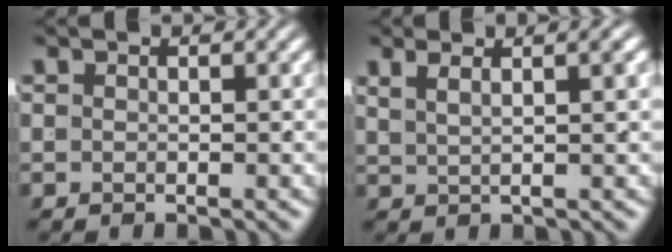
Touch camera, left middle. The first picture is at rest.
{"total": 2.7, "force": [1.5, -0.3, 2.1], "torque": [-0.020, 0.007, 0.035]}